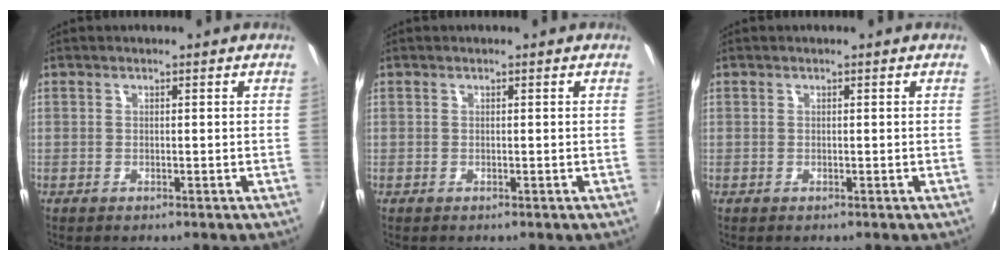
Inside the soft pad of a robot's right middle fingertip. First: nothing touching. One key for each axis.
{"total": 0.0}
{"total": 0.0}